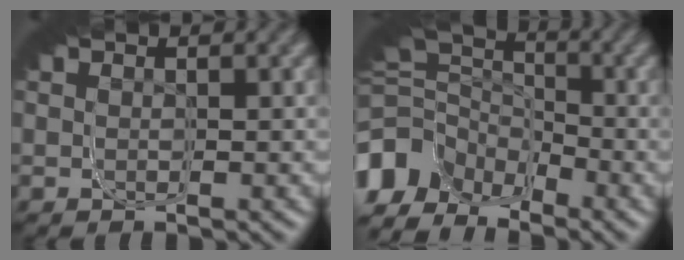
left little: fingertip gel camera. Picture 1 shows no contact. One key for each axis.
{"total": 7.2, "fx": -3.9, "fy": 4.4, "fz": 4.1, "tx": -0.044, "ty": 0.008, "tz": -0.077}